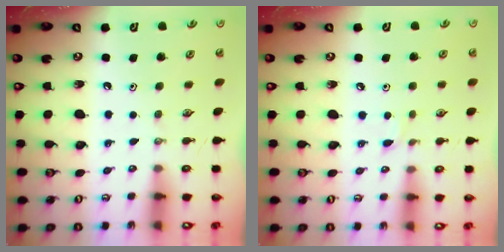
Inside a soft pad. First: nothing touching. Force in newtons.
{"total": 2.2, "press": 2.1, "slide": 0.3}